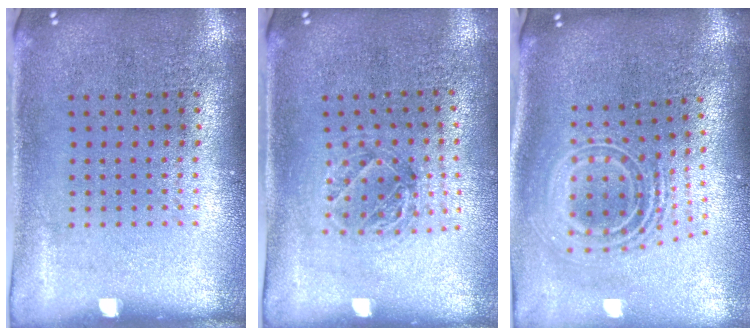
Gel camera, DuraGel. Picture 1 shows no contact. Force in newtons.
{"total": 1.0, "press": 1.0, "slide": 0.2}
{"total": 2.6, "press": 1.8, "slide": 1.9}